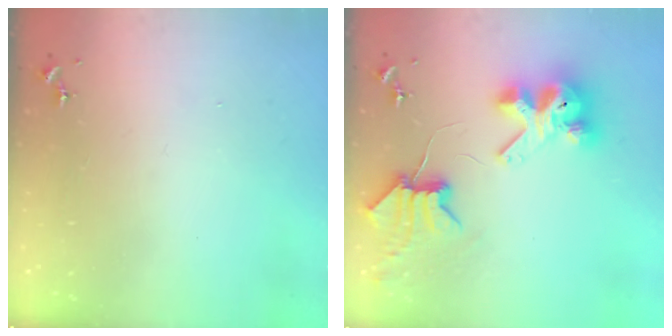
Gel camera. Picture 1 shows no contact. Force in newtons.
{"total": 9.1, "press": 9.1, "slide": 1.1}